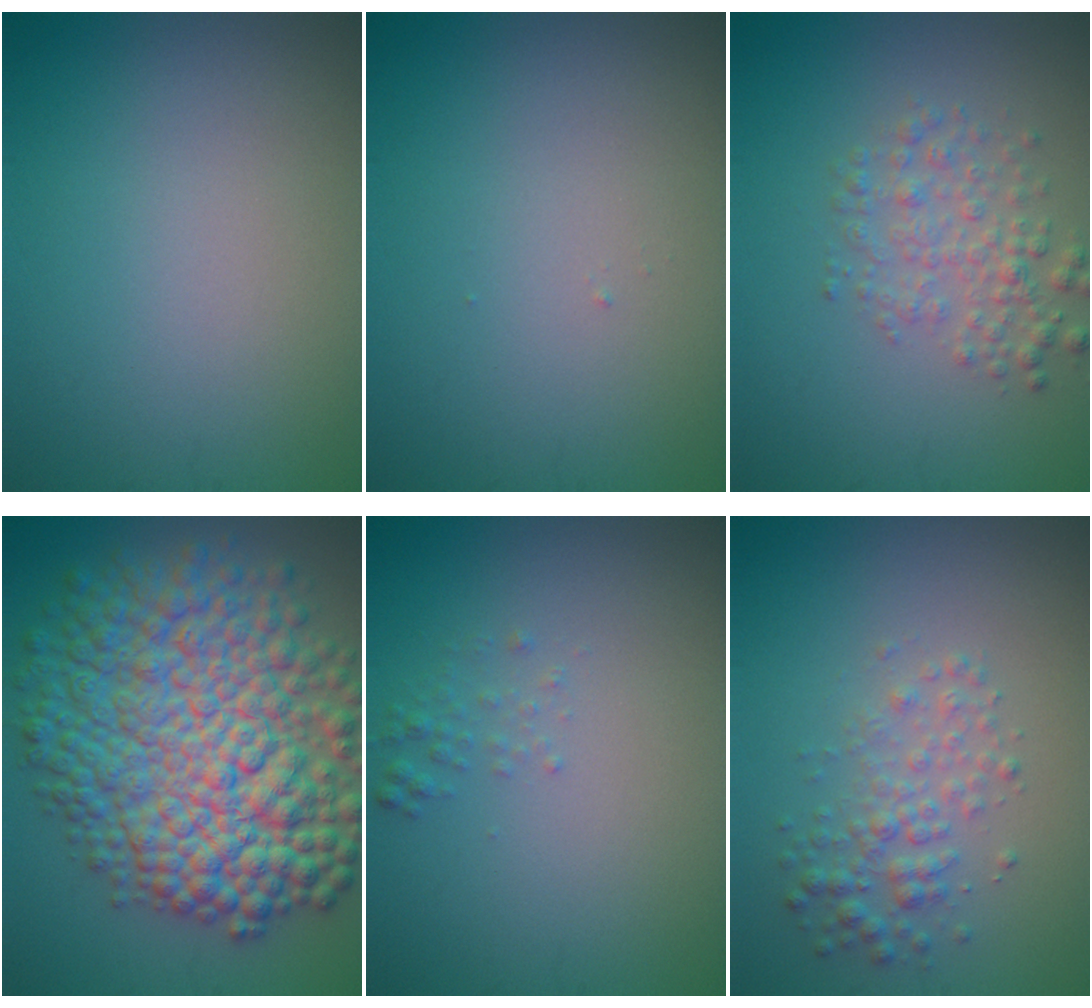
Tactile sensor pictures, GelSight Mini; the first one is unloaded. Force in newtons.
{"total": 0.0}
{"total": 2.9, "press": 2.9, "slide": 0.1}
{"total": 13.5, "press": 13.5, "slide": 0.1}
{"total": 1.0, "press": 1.0, "slide": 0.0}
{"total": 2.6, "press": 2.6, "slide": 0.0}